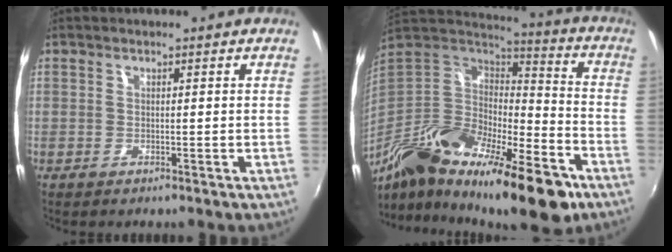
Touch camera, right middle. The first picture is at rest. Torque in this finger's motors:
{"motor_torque": [1.07, -1.07, 0.37, 0.21]}